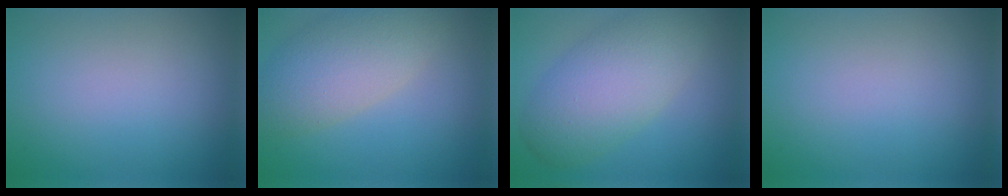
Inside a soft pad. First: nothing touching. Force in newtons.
{"total": 6.3, "press": 6.3, "slide": 0.5}
{"total": 7.1, "press": 7.1, "slide": 0.6}
{"total": 0.0}